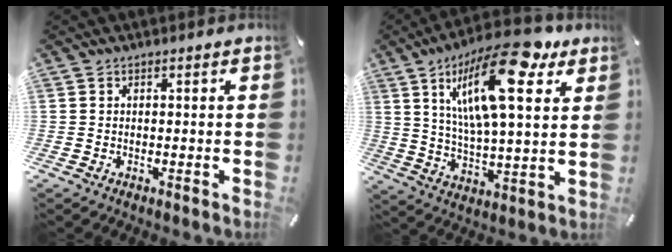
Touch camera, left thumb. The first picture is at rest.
{"total": 22.2, "force": [11.9, 7.9, 17.1], "torque": [-0.300, -0.053, 0.185]}